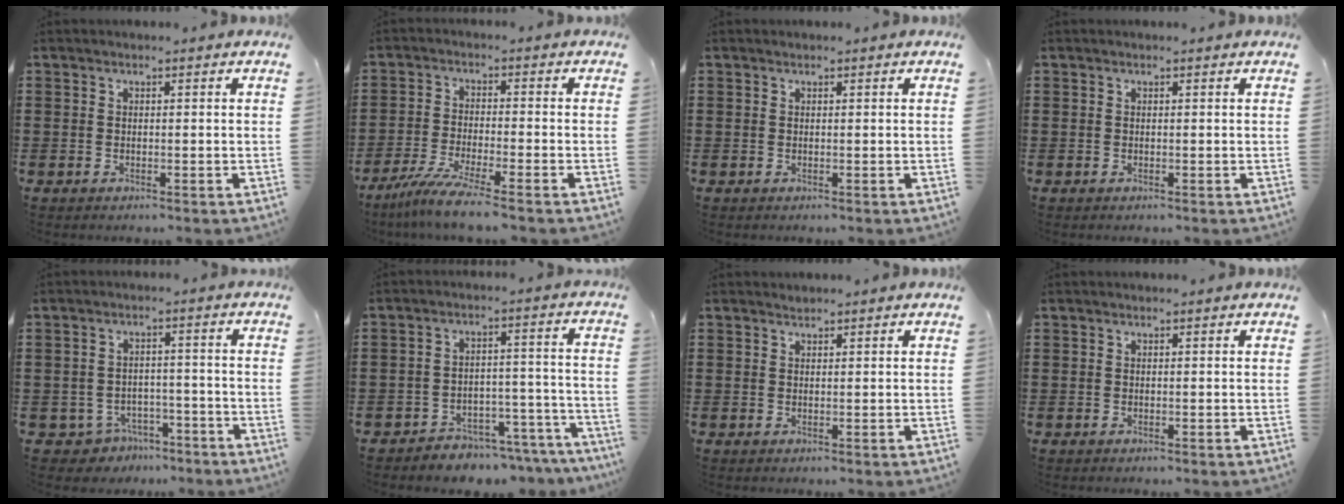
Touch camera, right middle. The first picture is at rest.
{"total": 6.2, "force": [-5.2, -0.5, 3.3], "torque": [-0.079, -0.025, -0.101]}
{"total": 0.0}
{"total": 0.0}
{"total": 3.6, "force": [-3.3, 1.3, 0.2], "torque": [-0.022, 0.001, -0.072]}
{"total": 4.7, "force": [-4.6, 0.7, 0.2], "torque": [-0.007, 0.011, -0.095]}
{"total": 0.7, "force": [0.6, 0.1, -0.1], "torque": [0.000, 0.000, 0.013]}
{"total": 0.0}